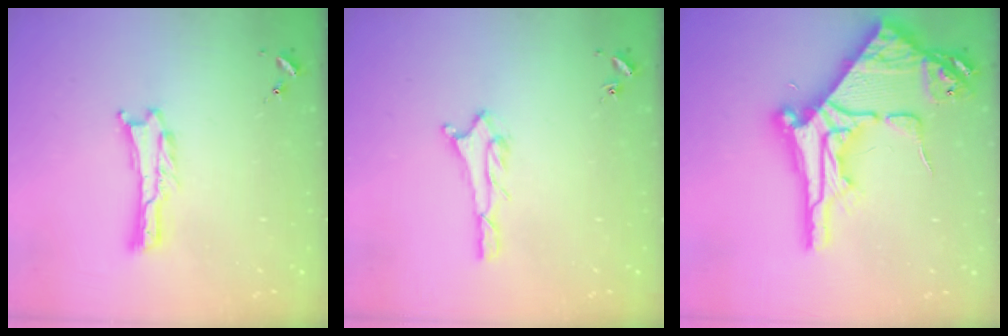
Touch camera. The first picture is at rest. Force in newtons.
{"total": 1.6, "press": 1.6, "slide": 0.1}
{"total": 13.6, "press": 13.5, "slide": 1.1}